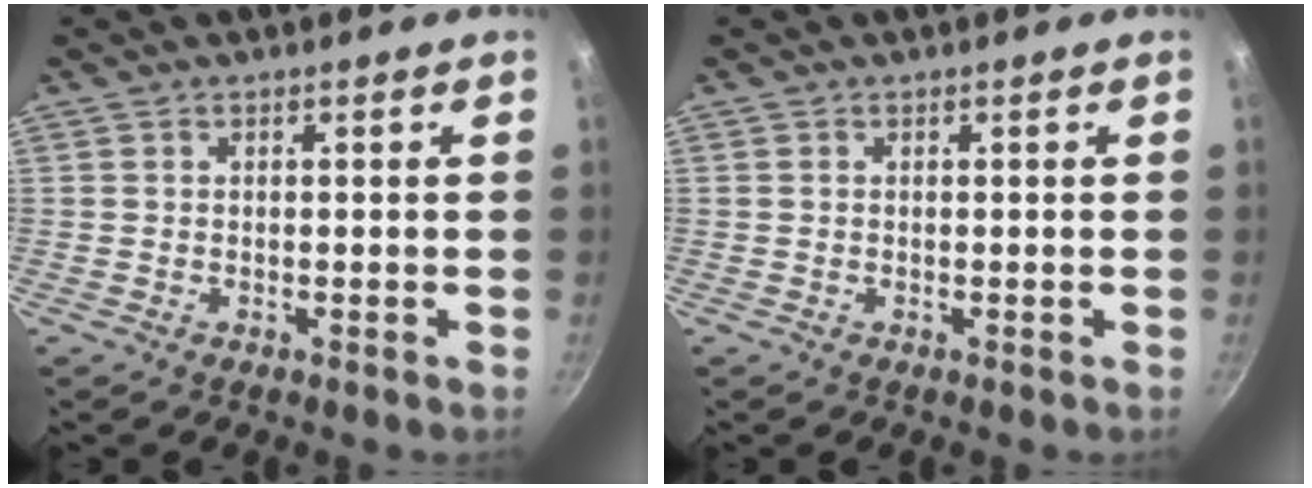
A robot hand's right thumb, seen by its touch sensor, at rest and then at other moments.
{"total": 0.0}